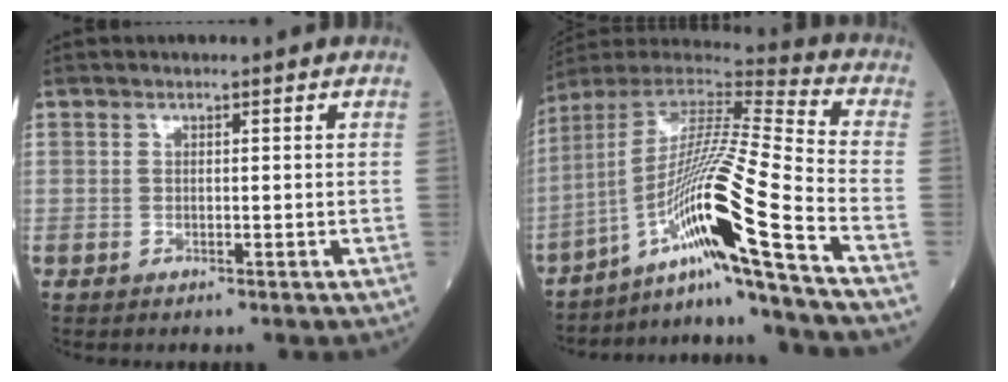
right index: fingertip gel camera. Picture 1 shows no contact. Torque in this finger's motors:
{"motor_torque": [1.30, -0.79, 1.05, 0.21]}